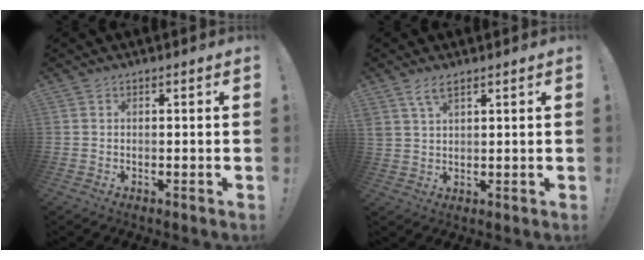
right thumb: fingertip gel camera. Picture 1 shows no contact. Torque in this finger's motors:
{"motor_torque": [-0.52, 0.93, 0.23, 0.42, 0.19]}